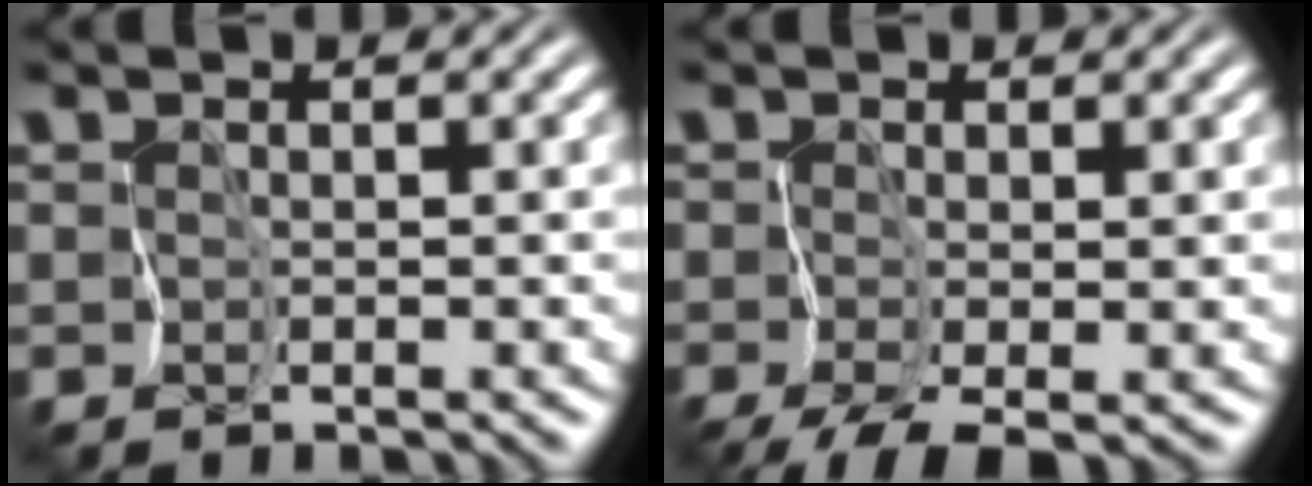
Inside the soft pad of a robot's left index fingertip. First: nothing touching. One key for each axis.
{"total": 3.2, "fx": -1.6, "fy": 1.2, "fz": 2.6, "tx": -0.048, "ty": -0.002, "tz": -0.029}